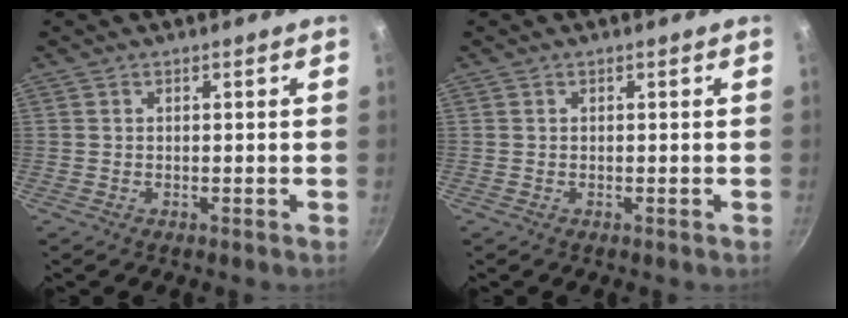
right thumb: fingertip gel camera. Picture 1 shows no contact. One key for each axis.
{"total": 0.0}